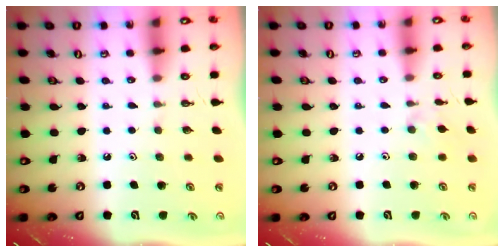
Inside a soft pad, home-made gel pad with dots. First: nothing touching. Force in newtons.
{"total": 3.8, "press": 3.7, "slide": 0.5}